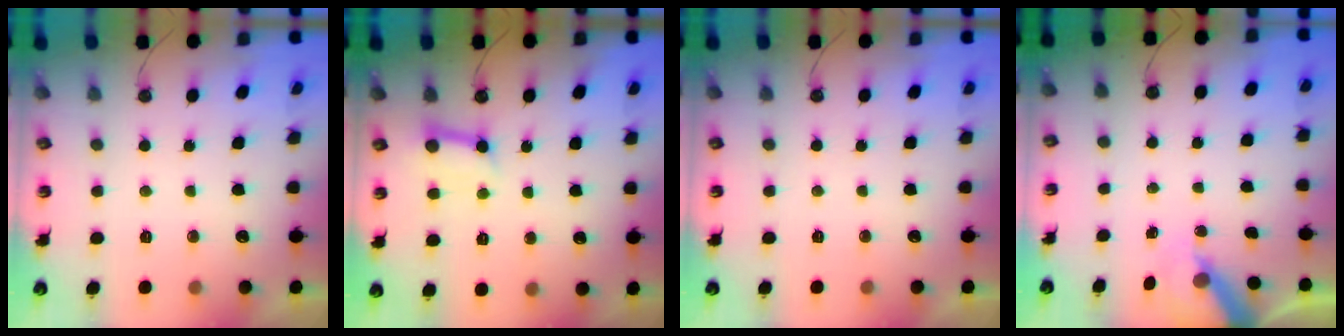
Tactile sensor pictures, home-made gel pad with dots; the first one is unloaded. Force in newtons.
{"total": 5.6, "press": 5.6, "slide": 0.8}
{"total": 0.0}
{"total": 6.7, "press": 6.7, "slide": 0.5}